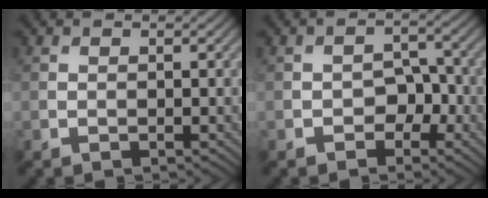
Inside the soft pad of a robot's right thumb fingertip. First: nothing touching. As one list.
[{"total": 3.2, "force": [-1.5, 2.3, 1.7], "torque": [-0.013, 0.007, -0.030]}]